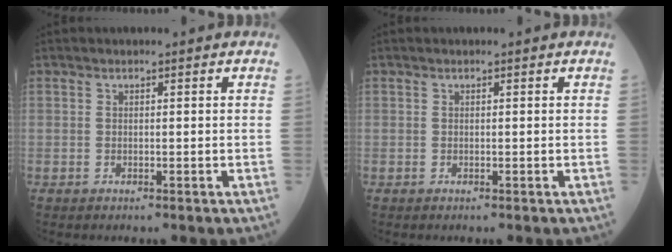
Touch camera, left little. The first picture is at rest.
{"total": 0.0}